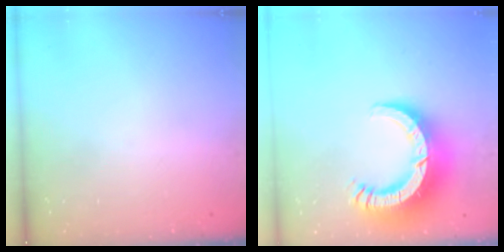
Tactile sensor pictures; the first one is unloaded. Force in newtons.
{"total": 15.0, "press": 14.9, "slide": 1.6}